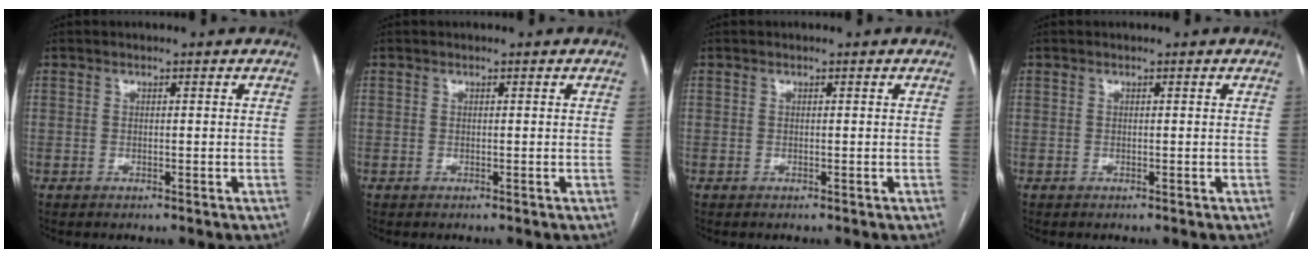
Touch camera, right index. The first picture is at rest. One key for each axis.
{"total": 0.0}
{"total": 0.0}
{"total": 0.0}